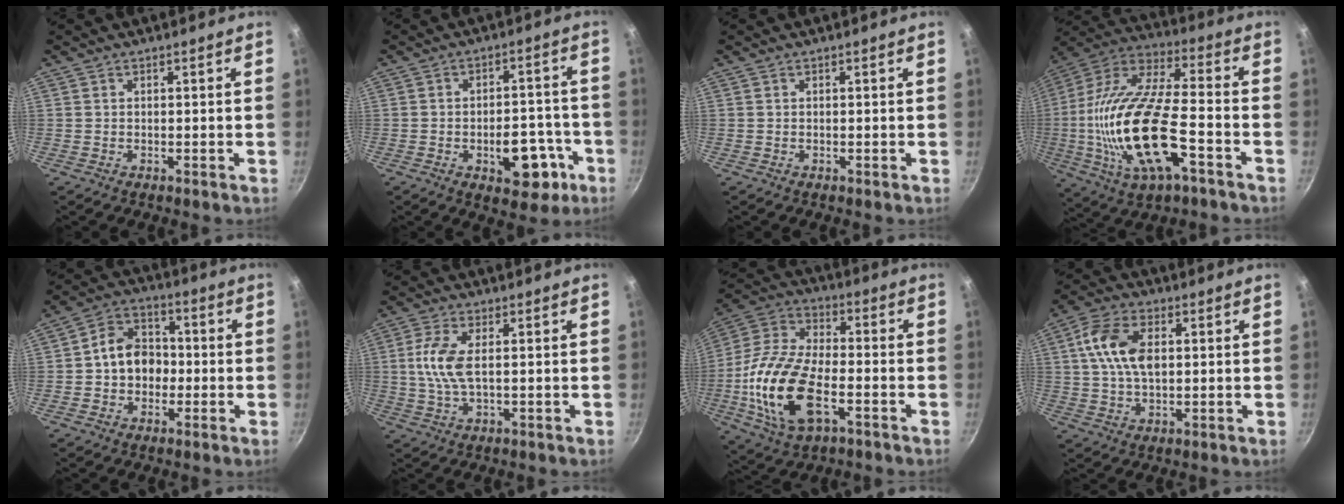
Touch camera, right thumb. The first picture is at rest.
{"total": 11.4, "force": [-4.4, 6.2, 8.4], "torque": [-0.077, 0.032, -0.049]}
{"total": 0.0}
{"total": 24.8, "force": [-6.4, 9.8, 21.8], "torque": [-0.428, 0.021, -0.125]}
{"total": 9.4, "force": [-0.9, 7.5, 5.5], "torque": [-0.050, 0.028, -0.027]}
{"total": 7.1, "force": [0.7, 2.9, 6.4], "torque": [-0.144, 0.005, 0.012]}
{"total": 20.2, "force": [-5.5, 10.3, 16.5], "torque": [-0.328, 0.022, -0.113]}
{"total": 10.5, "force": [1.9, 6.1, 8.3], "torque": [-0.150, 0.011, 0.028]}